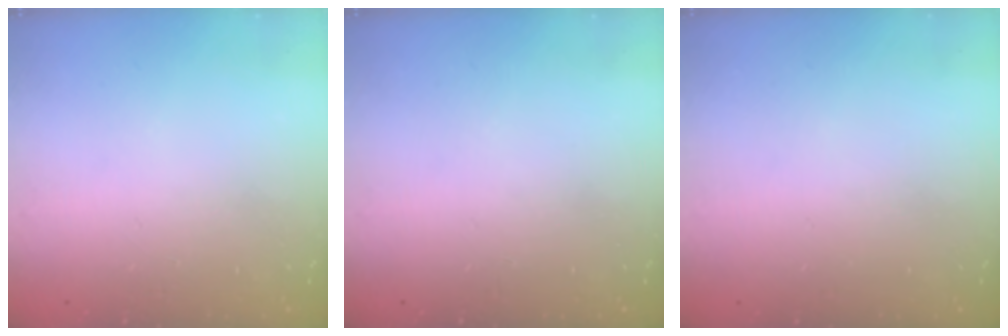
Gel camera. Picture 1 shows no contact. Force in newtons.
{"total": 0.0}
{"total": 0.6, "press": 0.6, "slide": 0.2}